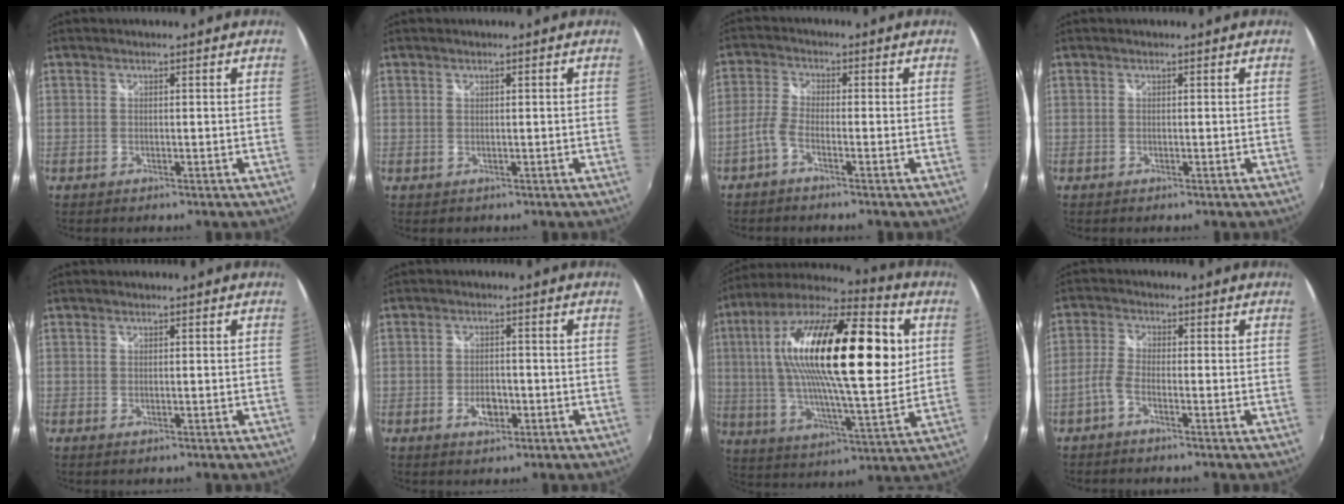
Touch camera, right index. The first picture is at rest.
{"total": 0.8, "force": [0.1, 0.8, 0.0], "torque": [0.003, 0.001, 0.002]}
{"total": 2.9, "force": [-1.9, 0.8, 2.1], "torque": [-0.059, 0.008, -0.044]}
{"total": 0.0}
{"total": 0.0}
{"total": 3.5, "force": [-1.5, 2.2, 2.4], "torque": [-0.046, 0.000, -0.024]}
{"total": 30.1, "force": [6.5, 8.5, 28.1], "torque": [-0.508, 0.025, 0.092]}
{"total": 2.8, "force": [-1.8, 0.9, 1.9], "torque": [-0.055, 0.007, -0.041]}